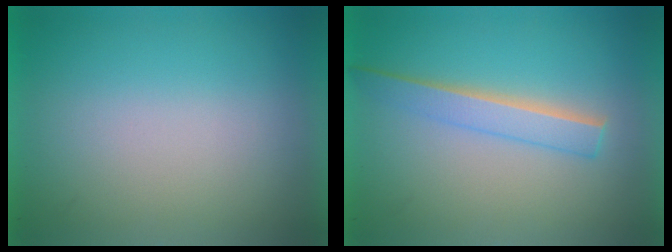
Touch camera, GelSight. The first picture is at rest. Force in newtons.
{"total": 2.2}